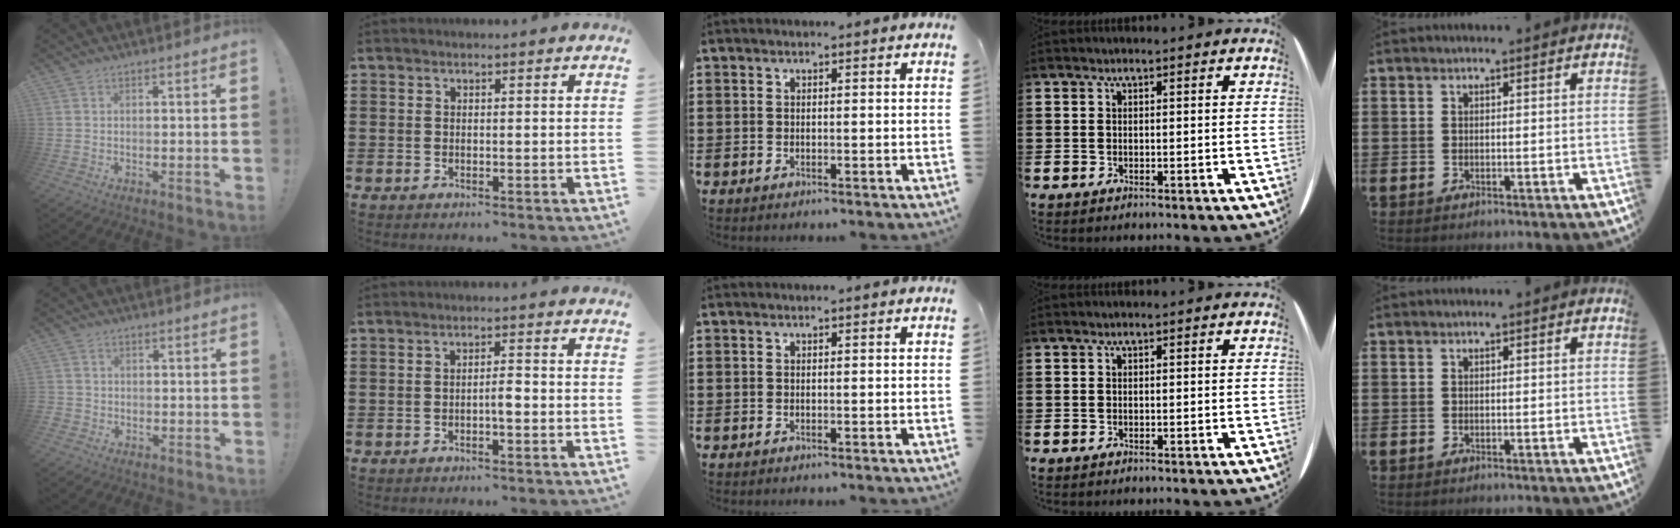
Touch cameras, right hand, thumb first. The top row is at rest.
{"thumb": {"total": 1.9, "force": [-1.0, 1.6, 0.5], "torque": [-0.007, 0.006, -0.018]}, "index": {"total": 1.9, "force": [-0.7, 0.3, 1.8], "torque": [-0.034, 0.003, -0.014]}}